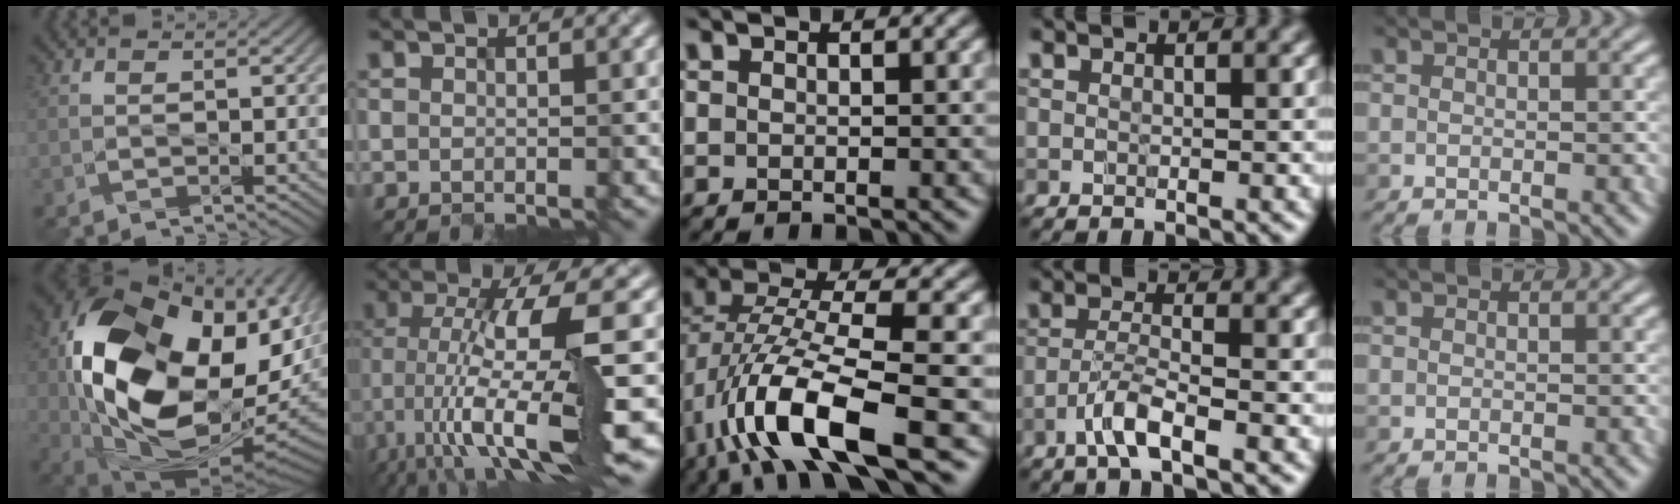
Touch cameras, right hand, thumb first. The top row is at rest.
{"thumb": {"total": 22.9, "force": [1.8, 14.5, 17.6], "torque": [-0.395, -0.044, 0.075]}, "index": {"total": 11.5, "force": [-2.0, 2.4, 11.0], "torque": [-0.180, -0.003, -0.030]}, "middle": {"total": 10.8, "force": [-4.3, 3.3, 9.3], "torque": [-0.186, 0.006, -0.085]}, "ring": {"total": 2.8, "force": [-1.8, 0.2, 2.1], "torque": [-0.039, 0.007, -0.044]}}